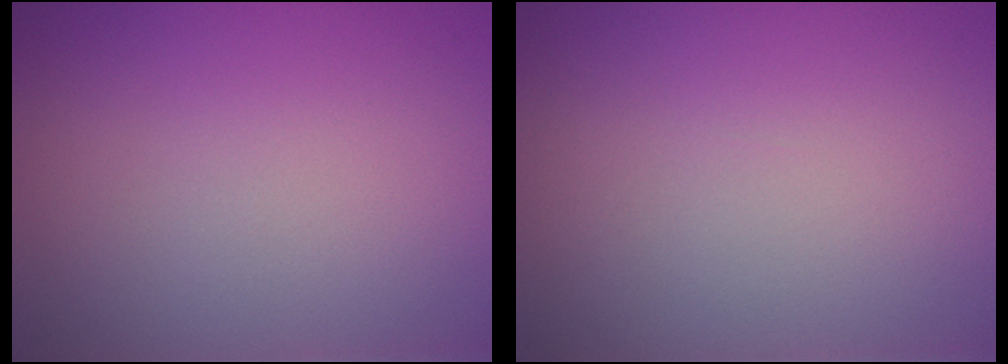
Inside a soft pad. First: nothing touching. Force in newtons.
{"total": 0.0}